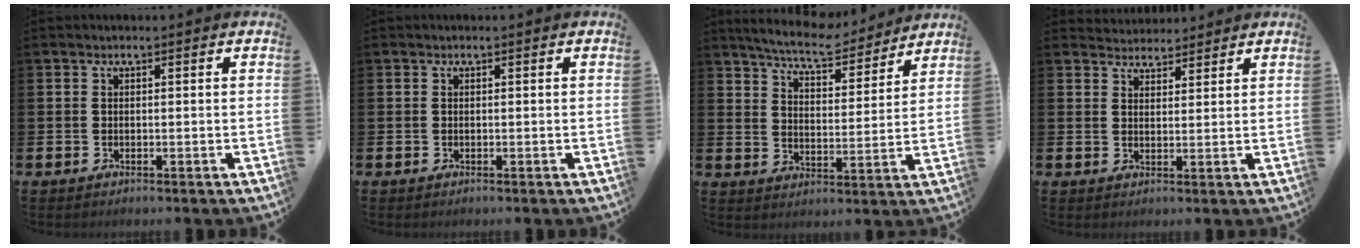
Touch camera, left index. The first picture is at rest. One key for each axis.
{"total": 0.0}
{"total": 7.3, "fx": 6.9, "fy": 1.0, "fz": 2.1, "tx": -0.061, "ty": -0.043, "tz": 0.119}
{"total": 3.4, "fx": 3.2, "fy": 0.9, "fz": -0.5, "tx": 0.005, "ty": -0.016, "tz": 0.059}